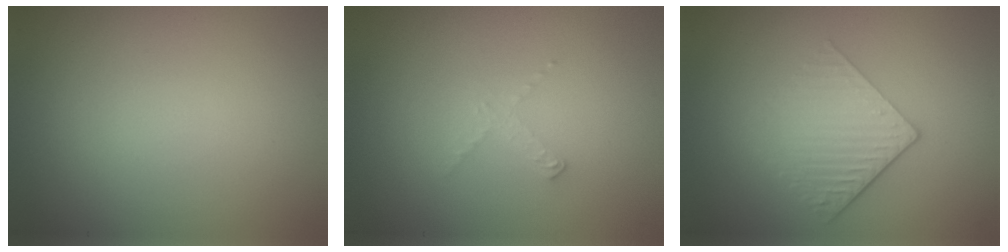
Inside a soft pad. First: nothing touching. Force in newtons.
{"total": 1.1, "press": 1.1, "slide": 0.2}
{"total": 3.4, "press": 2.6, "slide": 2.3}